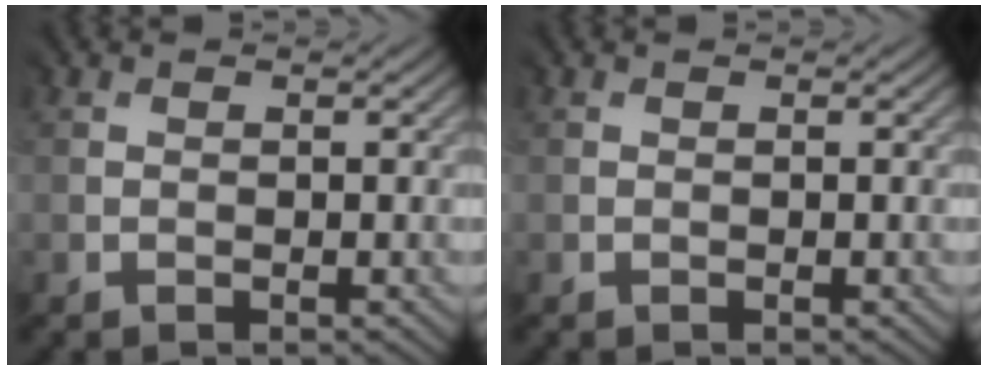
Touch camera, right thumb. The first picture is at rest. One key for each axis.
{"total": 0.0}